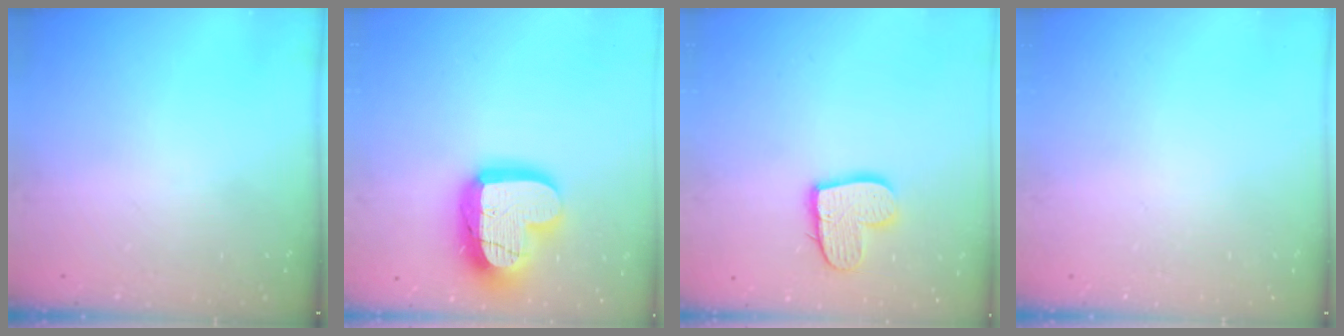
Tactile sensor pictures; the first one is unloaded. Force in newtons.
{"total": 19.8, "press": 19.8, "slide": 1.5}
{"total": 12.6, "press": 12.5, "slide": 1.0}
{"total": 0.0}